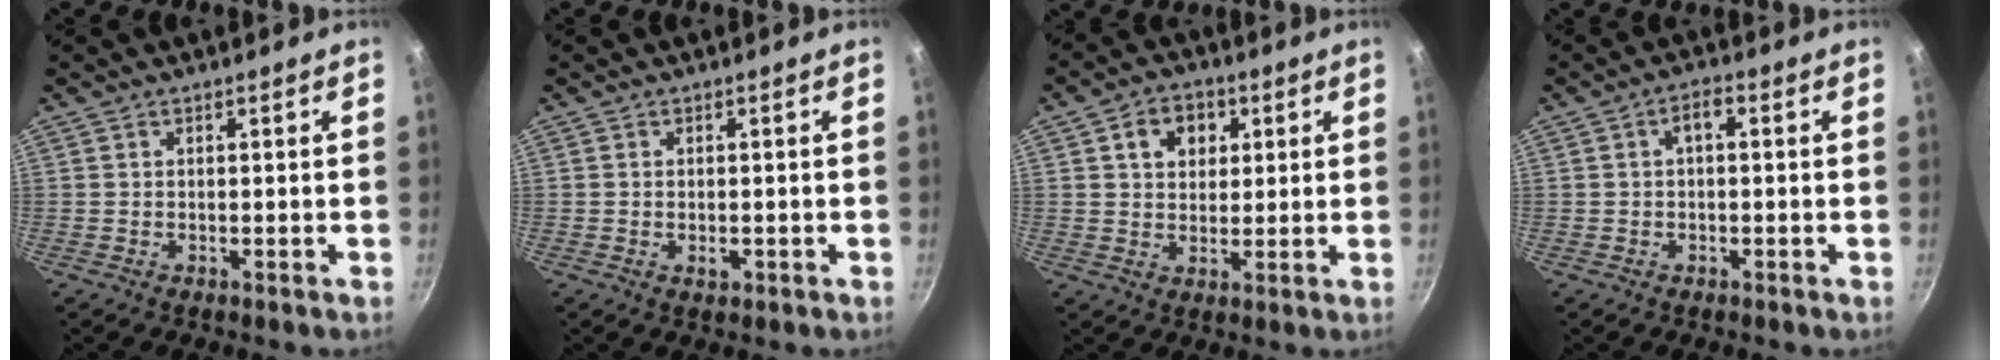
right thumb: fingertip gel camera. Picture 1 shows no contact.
{"total": 1.6, "force": [-0.4, 1.0, 1.2], "torque": [-0.019, -0.001, -0.006]}
{"total": 7.5, "force": [2.6, 5.8, 3.8], "torque": [-0.034, 0.003, 0.037]}
{"total": 2.7, "force": [0.1, 1.3, 2.4], "torque": [-0.043, 0.015, 0.001]}